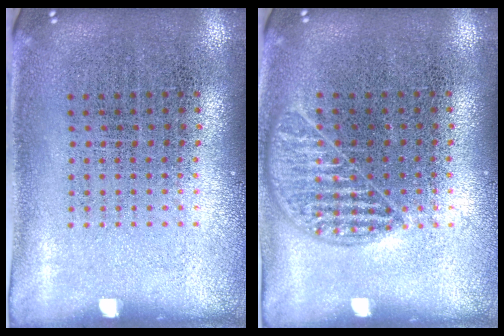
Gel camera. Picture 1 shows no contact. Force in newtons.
{"total": 1.1, "press": 1.0, "slide": 0.4}